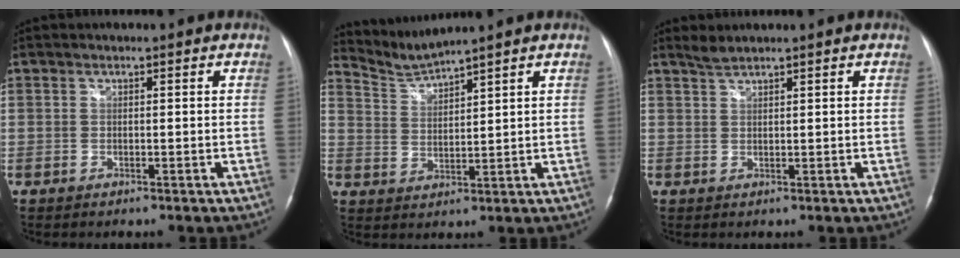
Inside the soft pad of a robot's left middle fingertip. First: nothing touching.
{"total": 4.4, "force": [4.0, -1.6, -0.5], "torque": [-0.005, -0.012, 0.094]}
{"total": 1.6, "force": [1.6, -0.1, 0.4], "torque": [-0.010, 0.005, 0.037]}